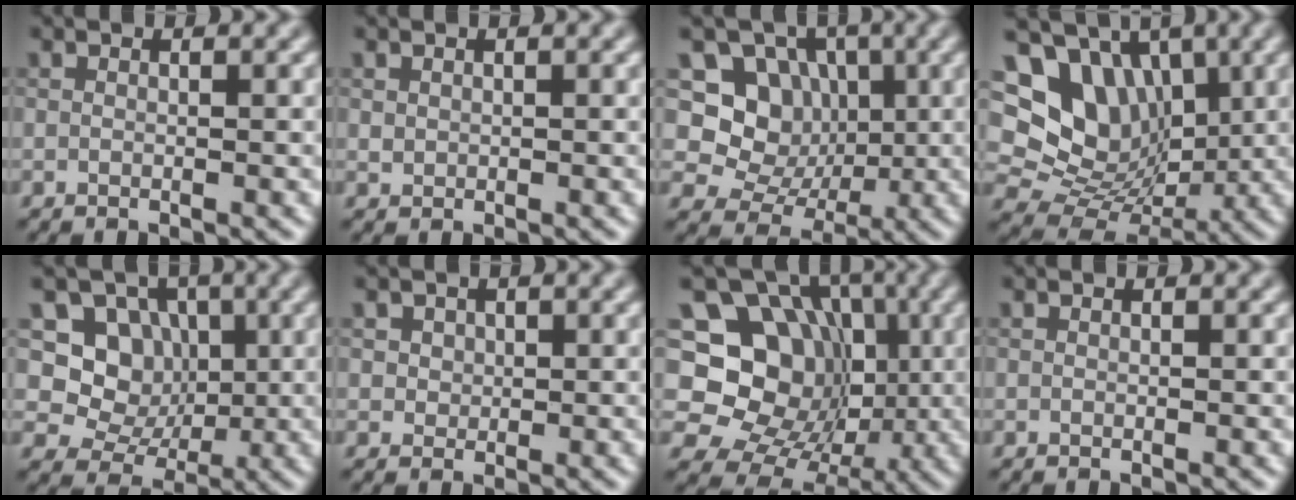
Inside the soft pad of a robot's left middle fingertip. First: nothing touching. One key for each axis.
{"total": 0.6, "fx": 0.3, "fy": 0.5, "fz": 0.1, "tx": 0.000, "ty": -0.003, "tz": 0.008}
{"total": 6.7, "fx": 1.6, "fy": 5.9, "fz": 2.7, "tx": -0.027, "ty": -0.002, "tz": 0.006}
{"total": 13.3, "fx": 4.5, "fy": 10.3, "fz": 7.1, "tx": -0.144, "ty": 0.039, "tz": 0.067}
{"total": 5.4, "fx": 1.2, "fy": 4.8, "fz": 2.3, "tx": -0.026, "ty": -0.005, "tz": 0.000}
{"total": 1.9, "fx": 0.9, "fy": 1.5, "fz": 0.7, "tx": -0.018, "ty": 0.001, "tz": 0.022}
{"total": 15.8, "fx": 1.3, "fy": 13.8, "fz": 7.6, "tx": -0.128, "ty": 0.043, "tz": 0.000}
{"total": 0.0}